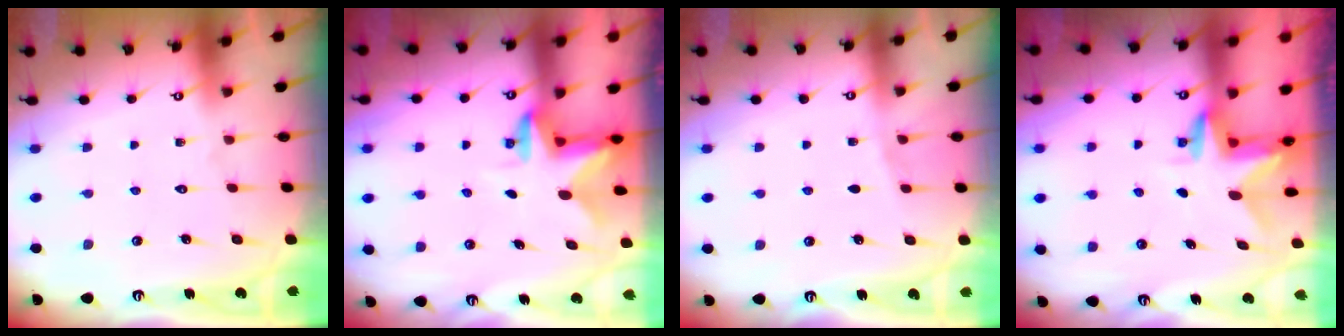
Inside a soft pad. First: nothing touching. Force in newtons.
{"total": 2.4, "press": 2.4, "slide": 0.4}
{"total": 2.1, "press": 1.9, "slide": 0.9}
{"total": 3.0, "press": 3.0, "slide": 0.3}